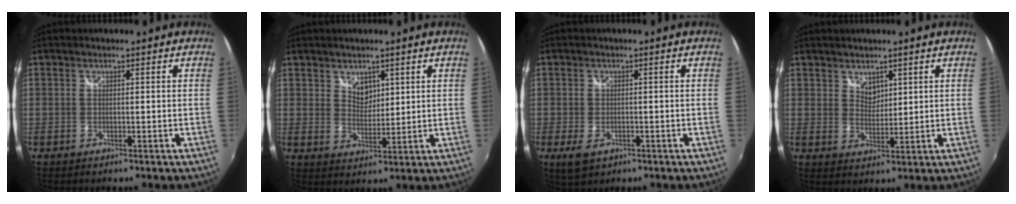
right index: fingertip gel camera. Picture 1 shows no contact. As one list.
[{"total": 3.9, "force": [2.3, 2.6, 1.7], "torque": [-0.019, -0.002, 0.043]}, {"total": 4.2, "force": [-2.0, 2.5, 2.8], "torque": [-0.060, -0.014, -0.032]}, {"total": 3.1, "force": [2.2, 2.0, 1.0], "torque": [-0.009, 0.000, 0.040]}]